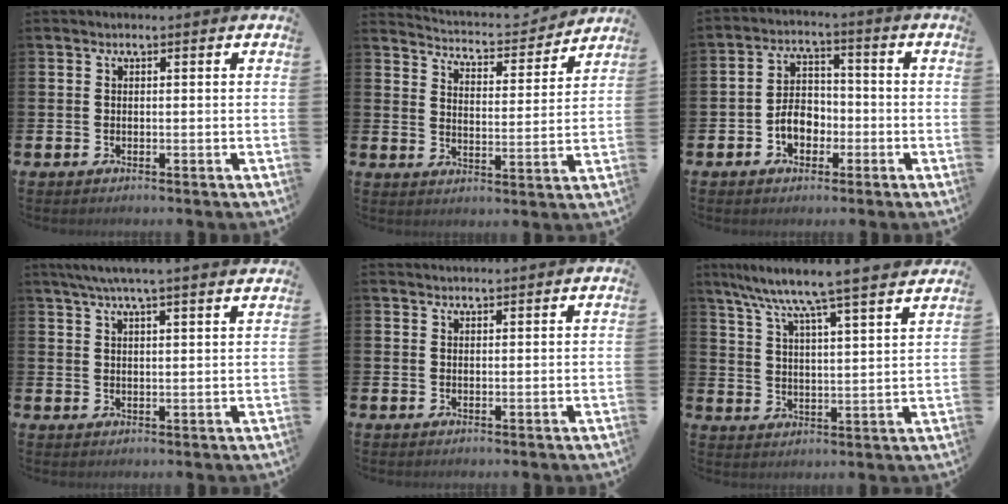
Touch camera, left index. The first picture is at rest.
{"total": 4.5, "force": [4.4, 0.8, 0.3], "torque": [-0.024, -0.038, 0.070]}
{"total": 5.0, "force": [-1.9, 3.6, 2.9], "torque": [-0.042, 0.008, -0.041]}
{"total": 5.1, "force": [4.6, -0.5, 2.0], "torque": [-0.052, -0.010, 0.084]}
{"total": 1.5, "force": [1.5, 0.1, 0.0], "torque": [0.012, -0.009, 0.024]}
{"total": 8.0, "force": [7.5, -0.4, 2.8], "torque": [-0.075, -0.061, 0.126]}